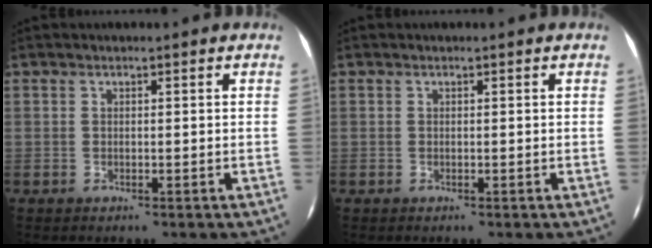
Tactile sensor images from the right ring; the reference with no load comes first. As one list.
[{"total": 0.0}]